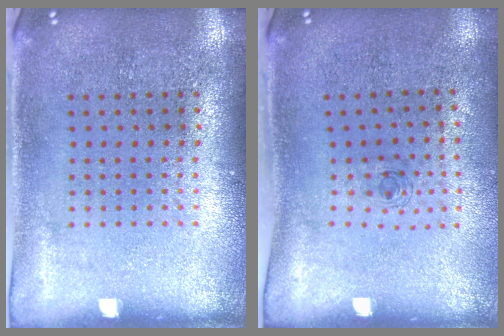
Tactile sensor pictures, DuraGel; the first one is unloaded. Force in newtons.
{"total": 0.6, "press": 0.2, "slide": 0.5}